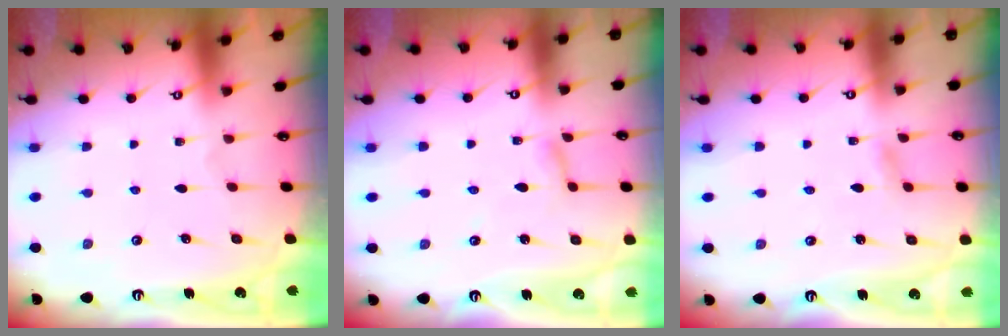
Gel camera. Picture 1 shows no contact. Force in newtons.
{"total": 2.8, "press": 2.7, "slide": 0.3}
{"total": 3.0, "press": 3.0, "slide": 0.3}